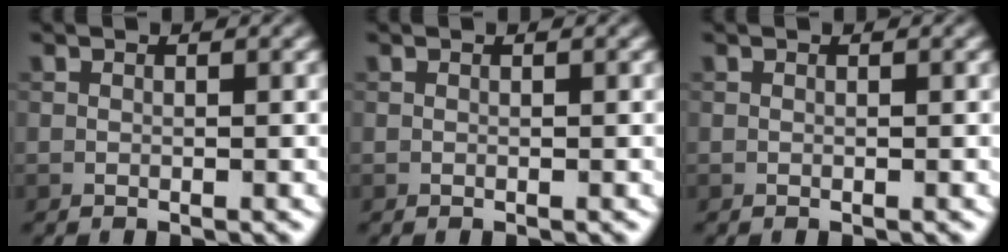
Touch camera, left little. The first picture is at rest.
{"total": 0.0}
{"total": 0.0}